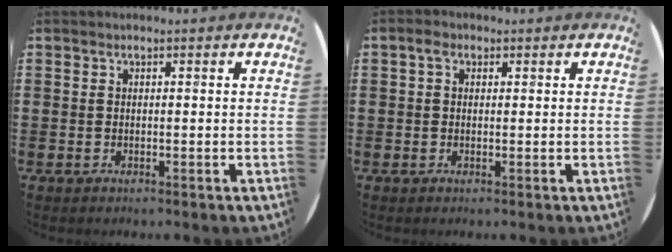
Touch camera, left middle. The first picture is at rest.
{"total": 1.5, "force": [0.7, 1.1, 0.8], "torque": [-0.010, 0.006, 0.010]}